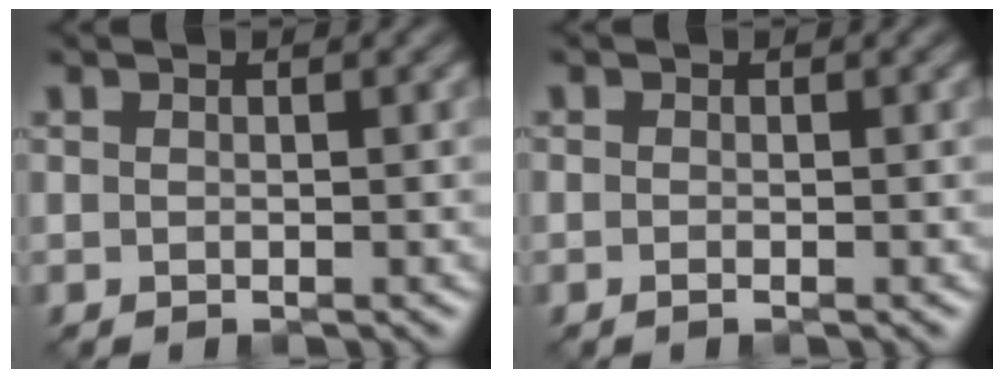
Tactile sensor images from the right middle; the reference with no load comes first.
{"total": 0.6, "force": [-0.6, -0.2, -0.1], "torque": [-0.001, -0.002, -0.006]}